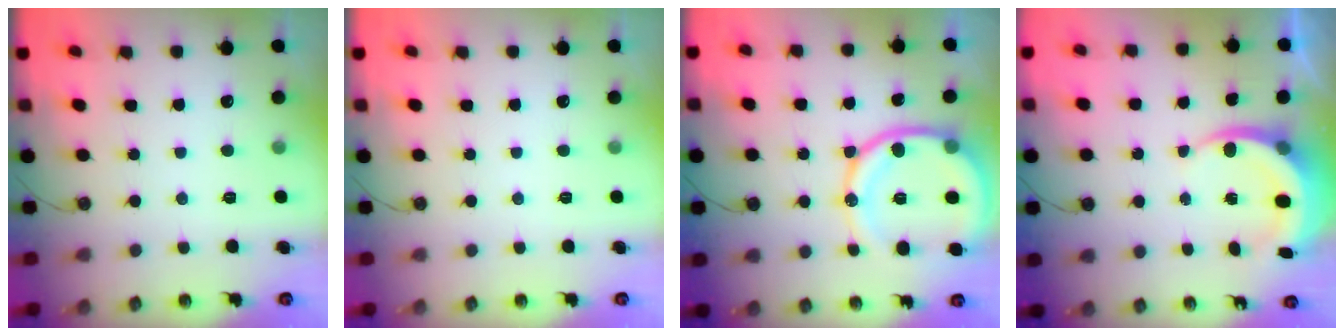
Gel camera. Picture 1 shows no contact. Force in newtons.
{"total": 0.0}
{"total": 17.4, "press": 17.3, "slide": 2.2}
{"total": 6.3, "press": 6.2, "slide": 0.6}